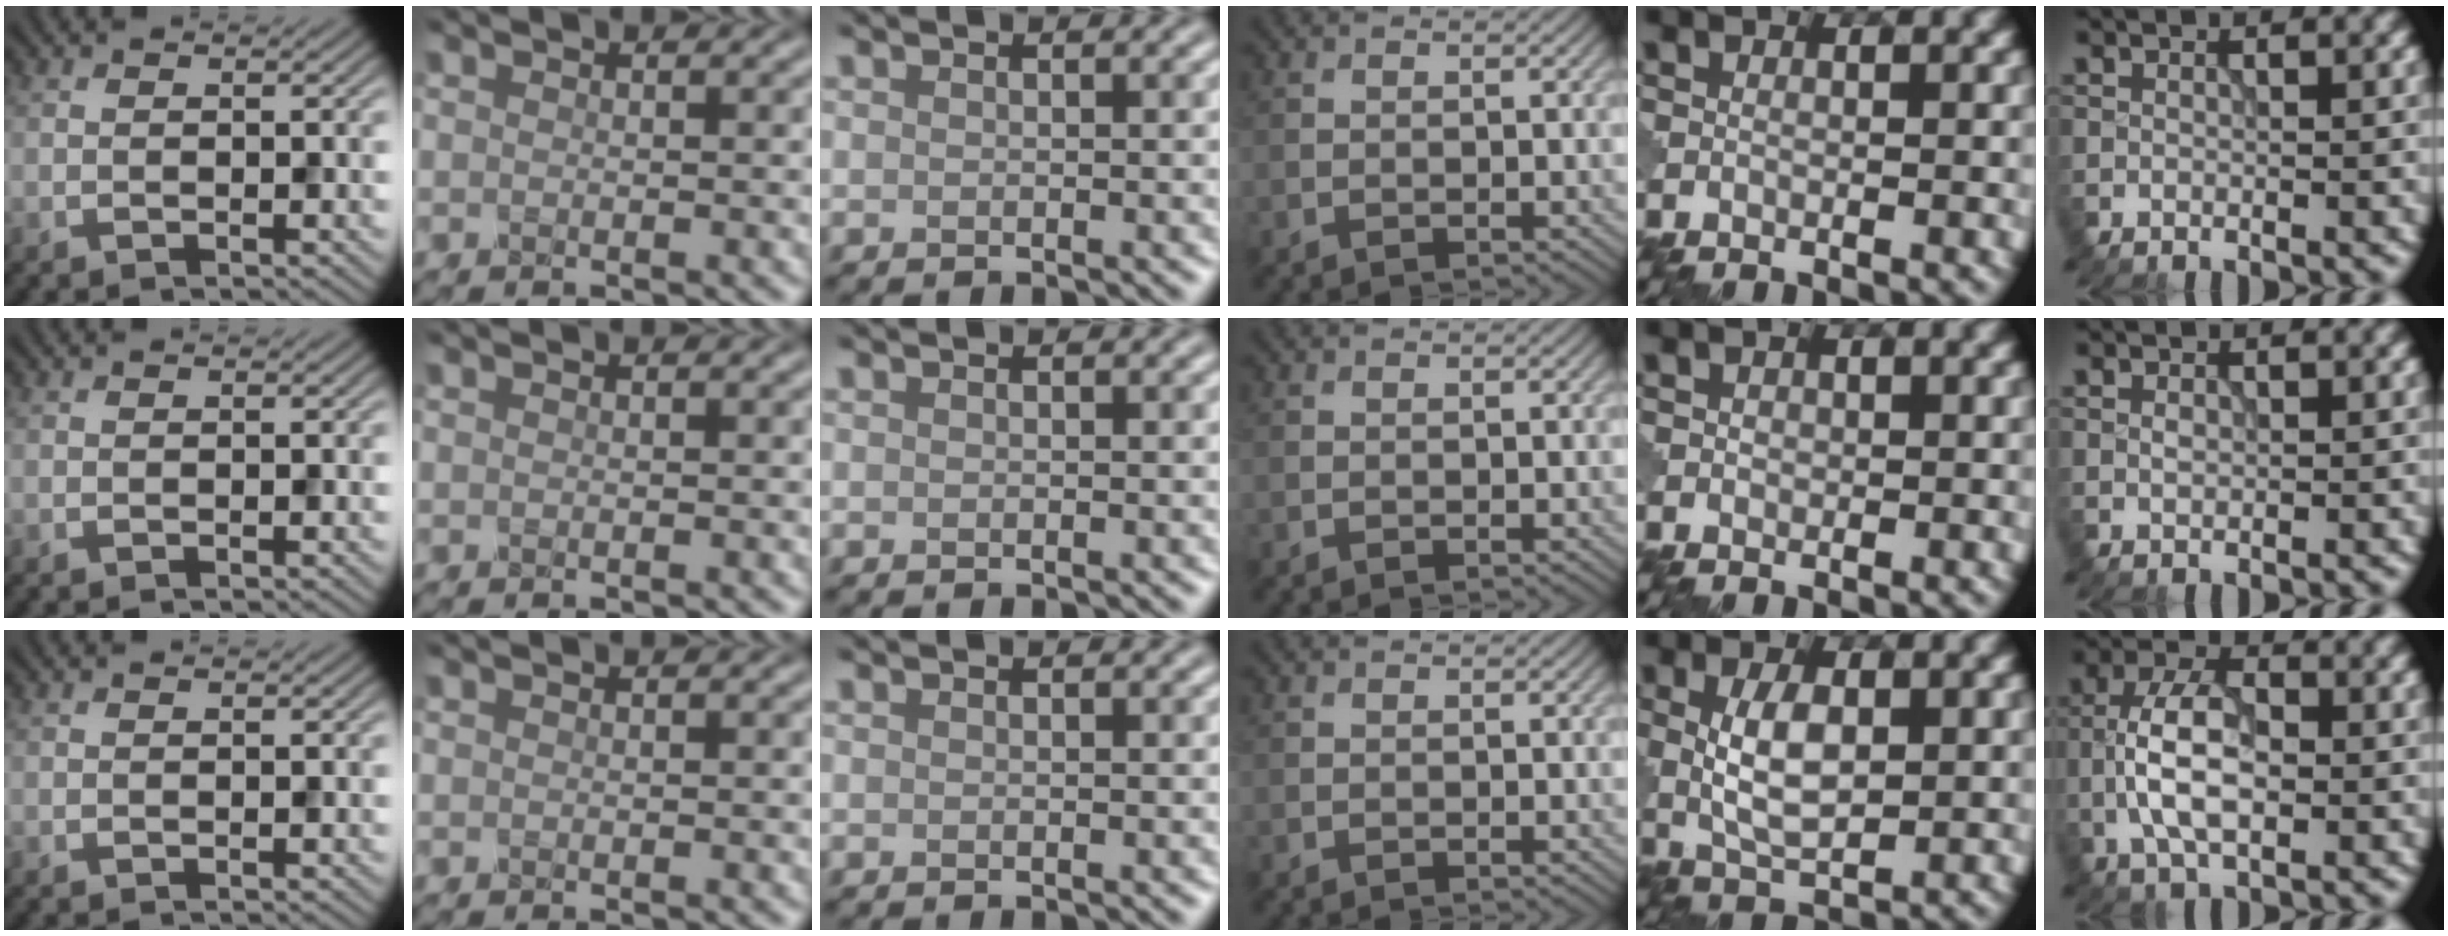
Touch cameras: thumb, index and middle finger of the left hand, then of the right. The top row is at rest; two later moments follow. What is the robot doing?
{"motion": "close", "object": "eyeshadow palette"}